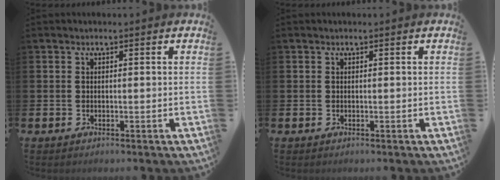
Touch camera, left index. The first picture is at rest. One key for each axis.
{"total": 0.0}